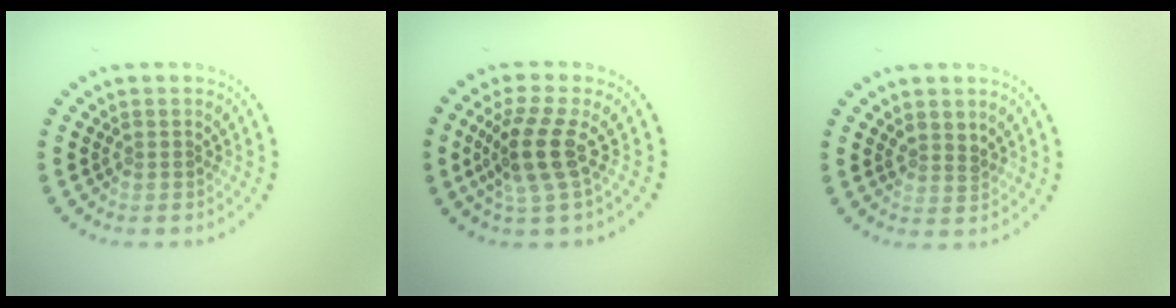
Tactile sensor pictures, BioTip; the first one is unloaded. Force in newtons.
{"total": 3.9, "press": 3.1, "slide": 2.4}
{"total": 1.2, "press": 1.0, "slide": 0.7}